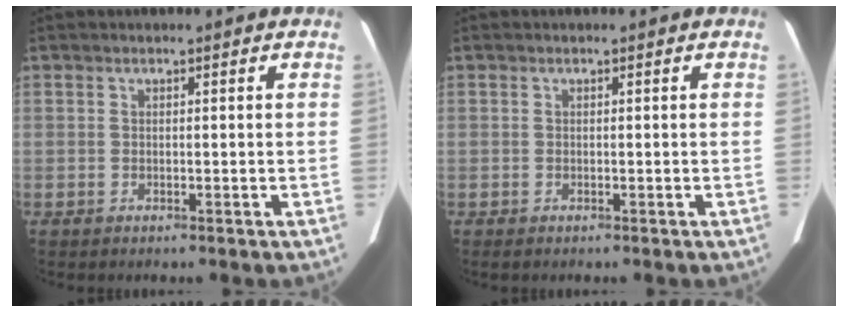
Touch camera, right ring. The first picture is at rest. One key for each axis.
{"total": 0.0}